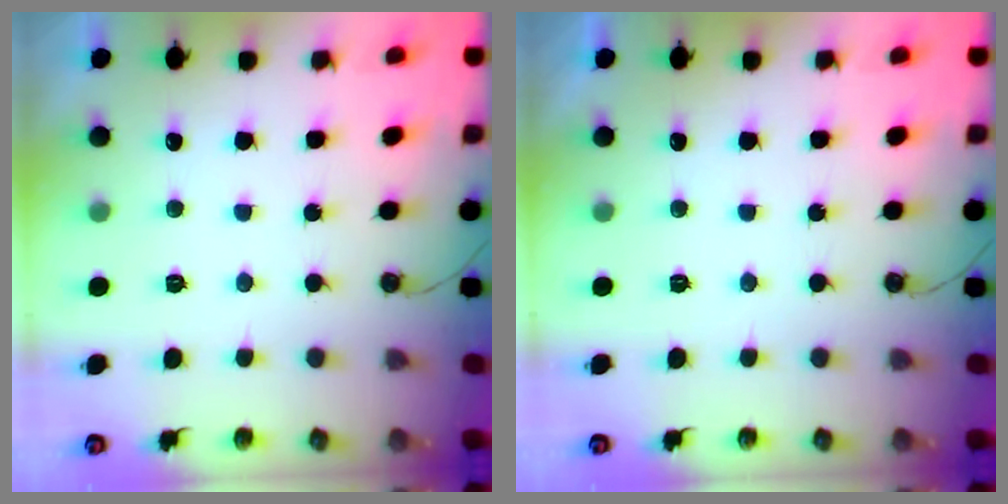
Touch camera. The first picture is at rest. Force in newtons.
{"total": 0.0}